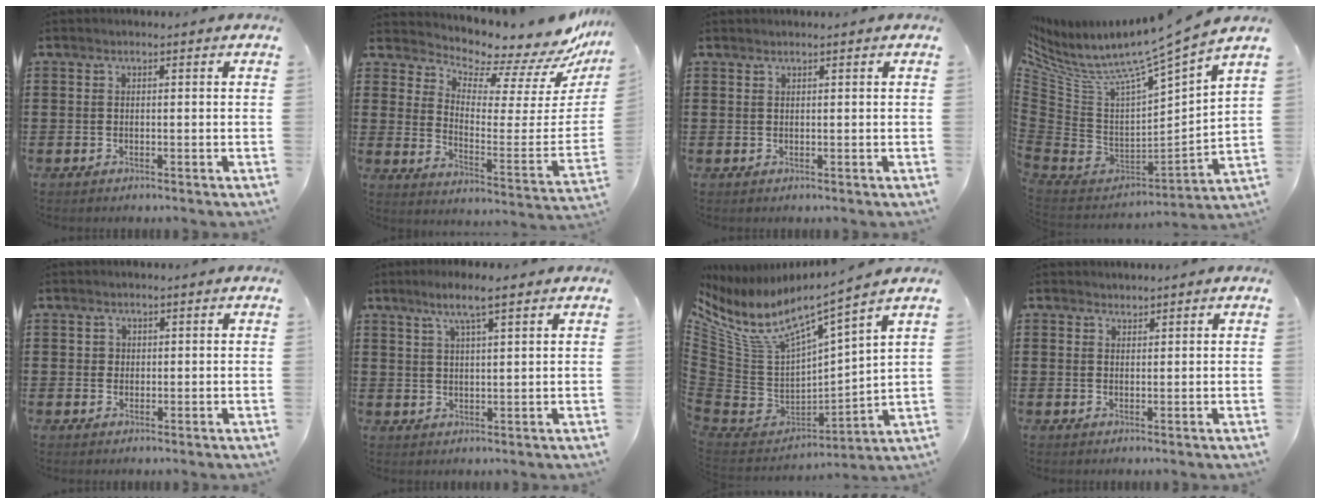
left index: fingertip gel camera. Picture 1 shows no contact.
{"total": 6.2, "force": [5.8, 1.3, 1.6], "torque": [-0.051, -0.068, 0.093]}
{"total": 0.6, "force": [0.5, -0.1, 0.2], "torque": [-0.005, -0.001, 0.011]}
{"total": 8.4, "force": [7.2, 0.1, 4.4], "torque": [-0.110, -0.069, 0.109]}
{"total": 1.1, "force": [0.5, 1.0, 0.2], "torque": [-0.006, 0.005, 0.011]}
{"total": 4.6, "force": [3.0, 0.3, 3.5], "torque": [-0.075, 0.005, 0.051]}
{"total": 8.4, "force": [5.4, 2.7, 5.8], "torque": [-0.148, -0.048, 0.083]}
{"total": 1.2, "force": [1.2, 0.1, -0.2], "torque": [0.000, -0.001, 0.025]}